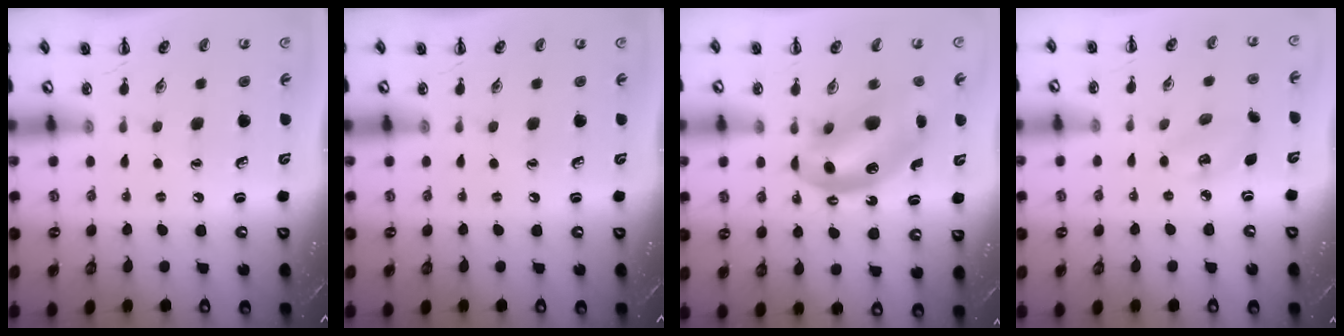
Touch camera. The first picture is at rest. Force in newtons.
{"total": 0.0}
{"total": 10.7, "press": 10.4, "slide": 2.6}
{"total": 3.9, "press": 3.7, "slide": 1.0}